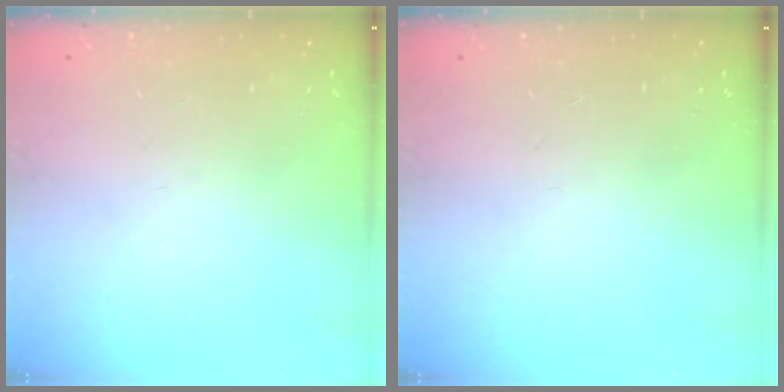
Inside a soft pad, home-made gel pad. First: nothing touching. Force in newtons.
{"total": 0.0}